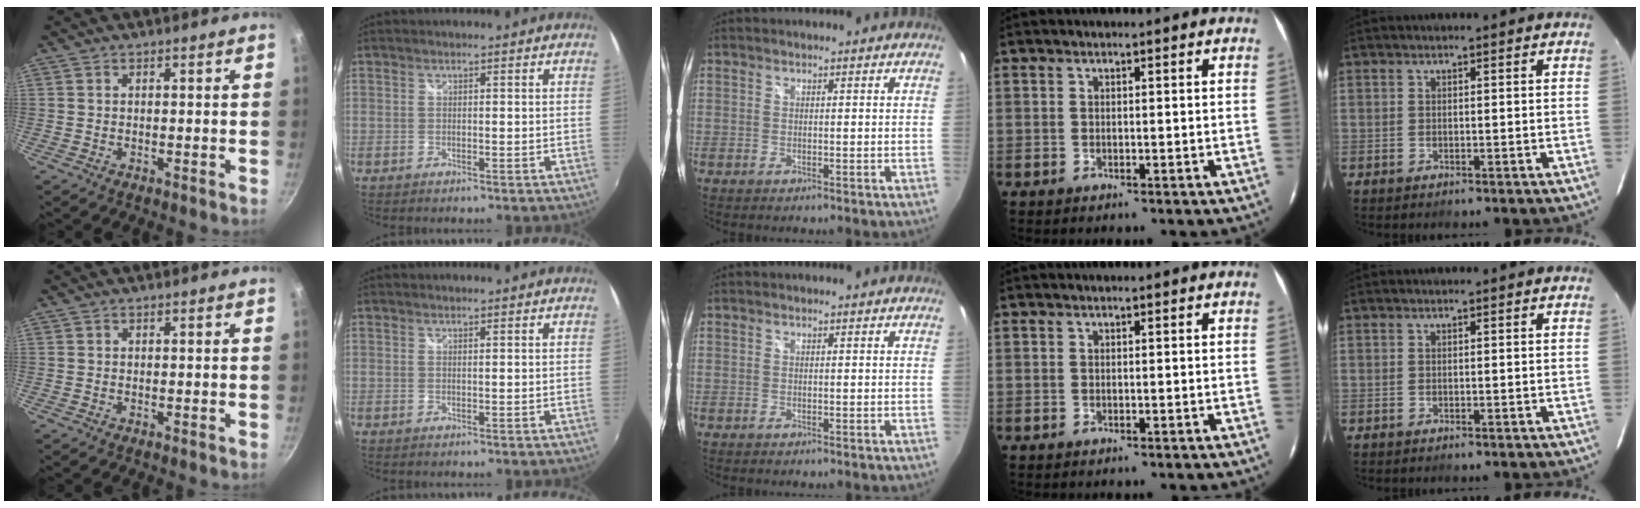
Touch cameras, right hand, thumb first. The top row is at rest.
{}